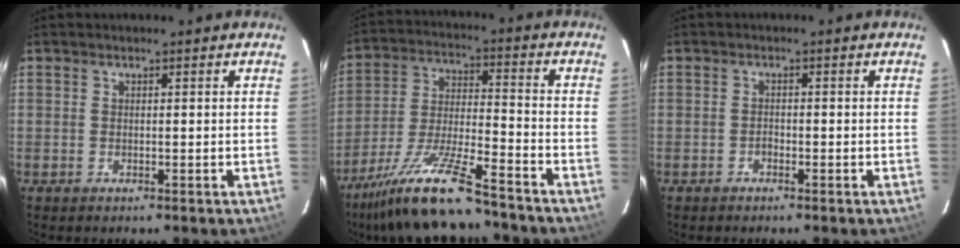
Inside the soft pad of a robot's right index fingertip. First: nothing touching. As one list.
[{"total": 15.9, "force": [-12.9, 1.7, 9.1], "torque": [-0.185, -0.022, -0.230]}, {"total": 0.9, "force": [-0.7, 0.5, 0.2], "torque": [-0.003, 0.001, -0.014]}]